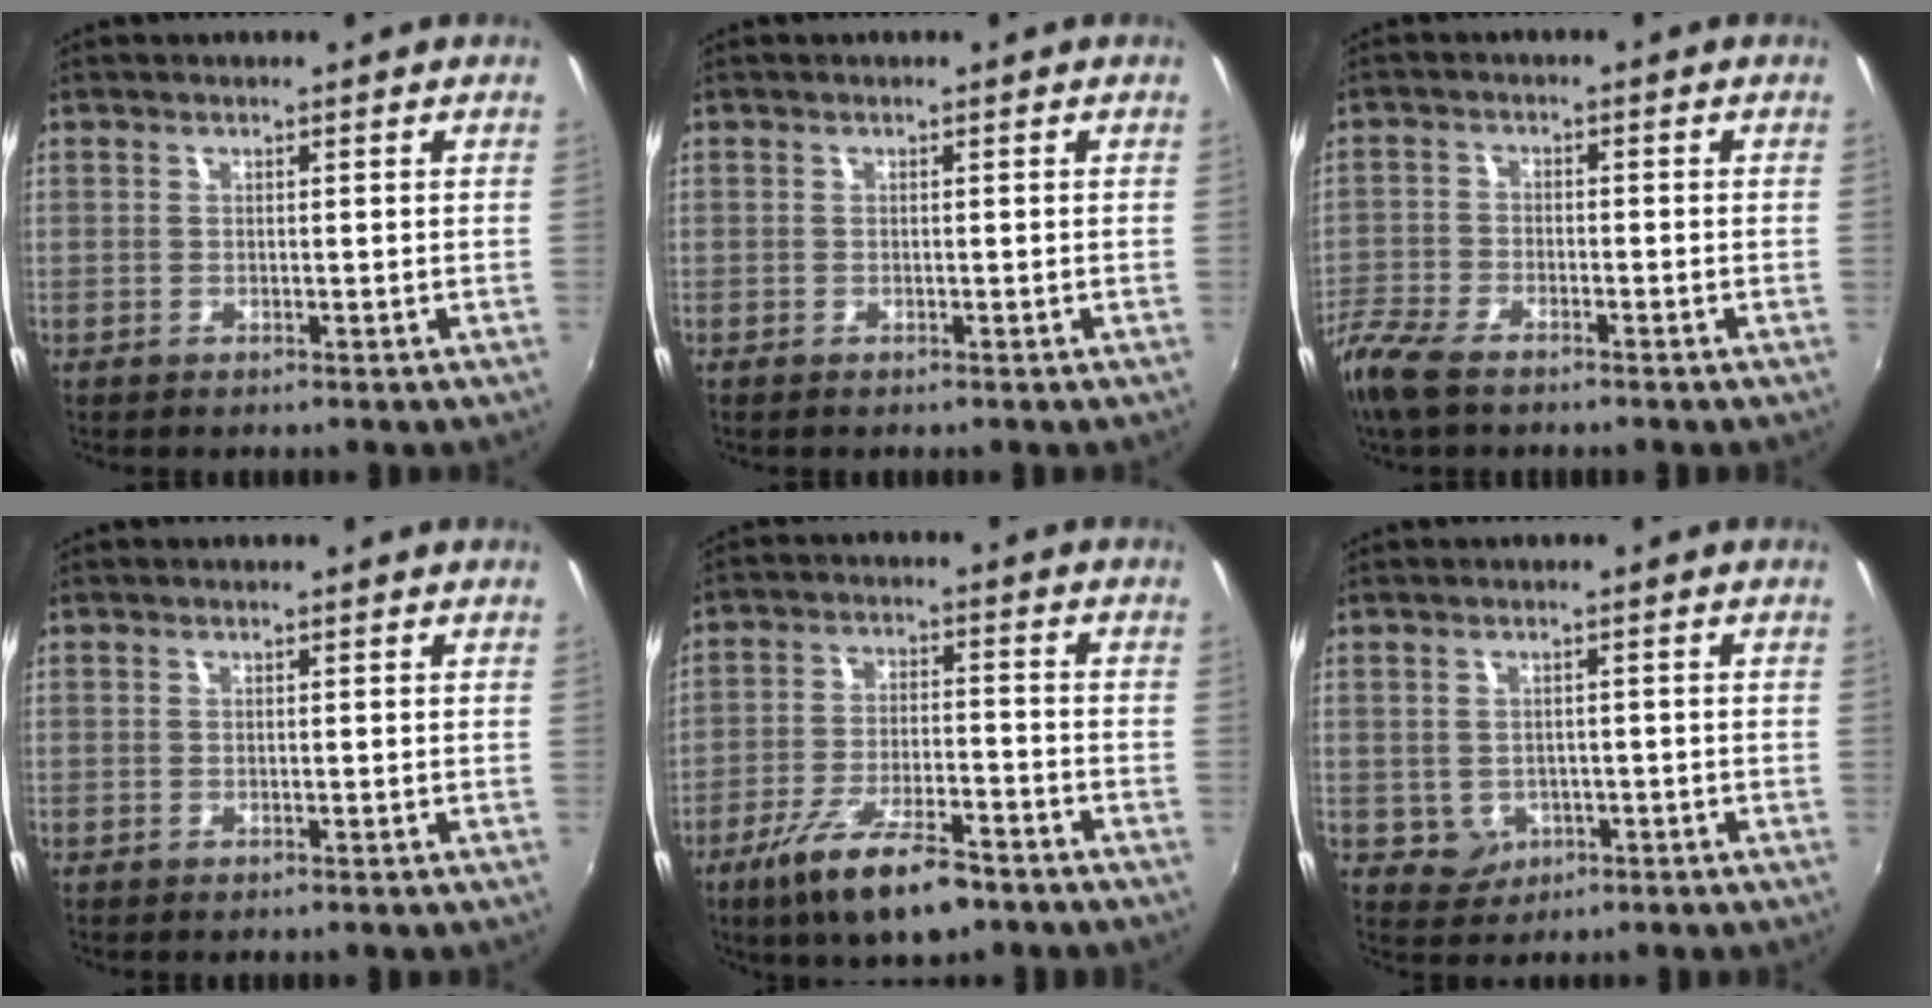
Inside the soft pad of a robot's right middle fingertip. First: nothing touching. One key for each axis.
{"total": 0.0}
{"total": 9.7, "fx": -7.5, "fy": 3.4, "fz": 5.1, "tx": -0.139, "ty": -0.028, "tz": -0.151}
{"total": 0.0}
{"total": 12.6, "fx": -8.5, "fy": 3.7, "fz": 8.5, "tx": -0.176, "ty": -0.021, "tz": -0.145}
{"total": 3.7, "fx": -0.8, "fy": 3.5, "fz": 1.0, "tx": -0.027, "ty": 0.002, "tz": -0.001}